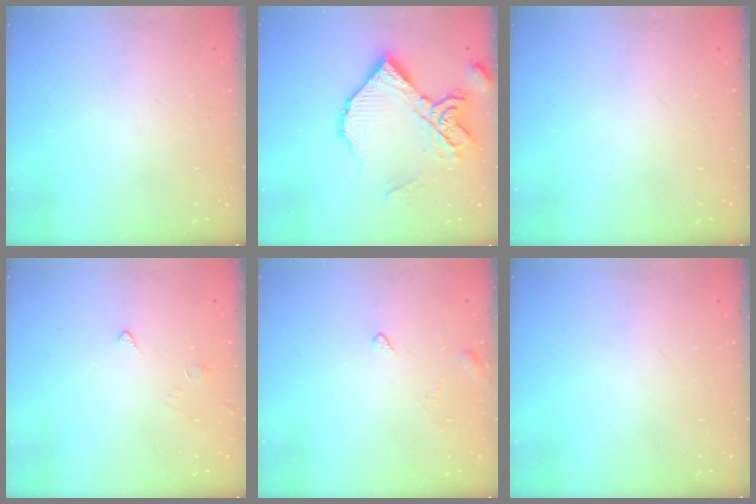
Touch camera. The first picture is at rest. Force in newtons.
{"total": 15.5, "press": 15.4, "slide": 1.2}
{"total": 0.0}
{"total": 2.5, "press": 2.4, "slide": 0.6}
{"total": 6.8, "press": 6.8, "slide": 0.5}
{"total": 0.0}